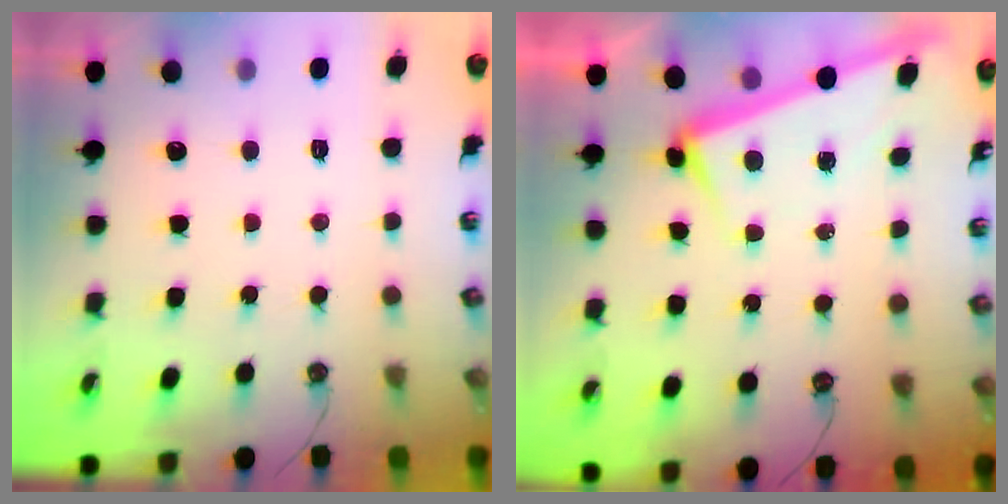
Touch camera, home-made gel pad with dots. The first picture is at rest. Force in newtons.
{"total": 3.5, "press": 3.3, "slide": 1.1}